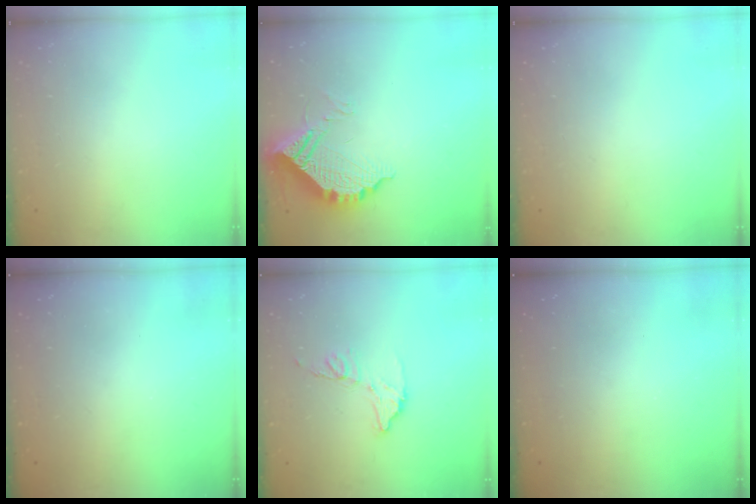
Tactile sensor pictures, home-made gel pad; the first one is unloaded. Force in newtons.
{"total": 12.3, "press": 12.3, "slide": 1.1}
{"total": 0.0}
{"total": 3.3, "press": 3.3, "slide": 0.1}
{"total": 10.1, "press": 10.1, "slide": 0.8}
{"total": 2.9, "press": 2.9, "slide": 0.3}